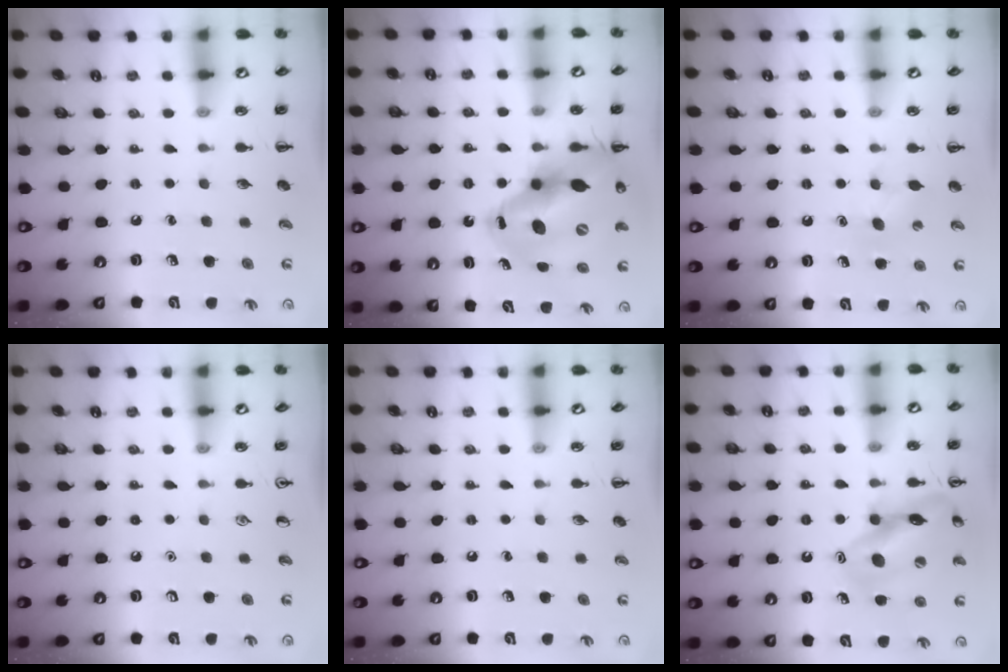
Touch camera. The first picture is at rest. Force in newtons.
{"total": 19.4, "press": 18.5, "slide": 5.6}
{"total": 3.9, "press": 3.8, "slide": 1.1}
{"total": 0.0}
{"total": 0.0}
{"total": 14.2, "press": 14.1, "slide": 1.6}